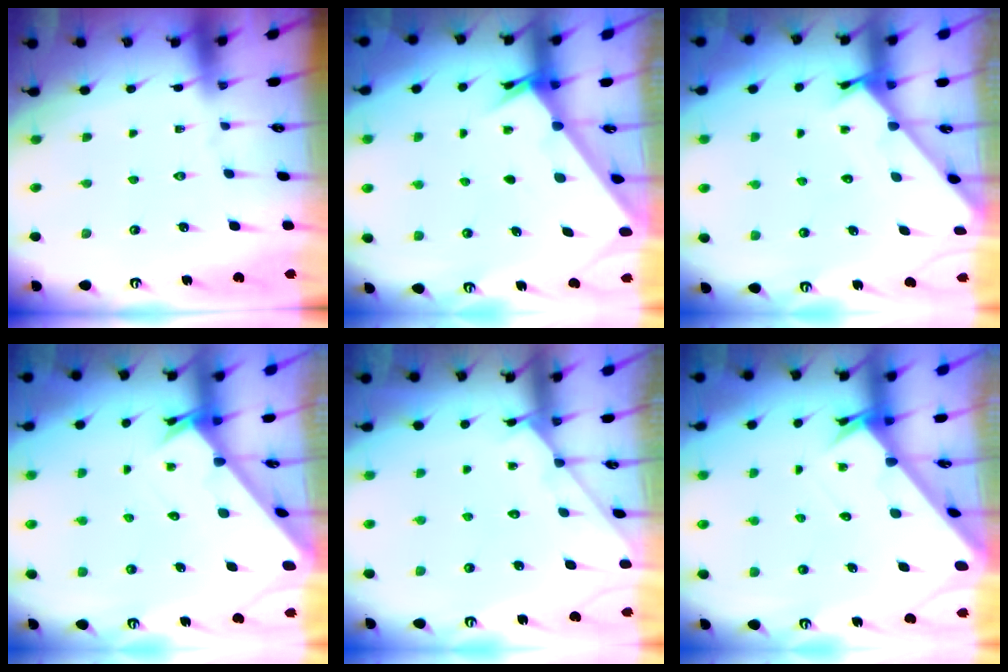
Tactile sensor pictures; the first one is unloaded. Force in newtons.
{"total": 2.6, "press": 2.6, "slide": 0.3}
{"total": 2.4, "press": 2.4, "slide": 0.3}
{"total": 2.7, "press": 2.7, "slide": 0.2}
{"total": 3.2, "press": 3.1, "slide": 0.3}
{"total": 3.2, "press": 3.2, "slide": 0.2}